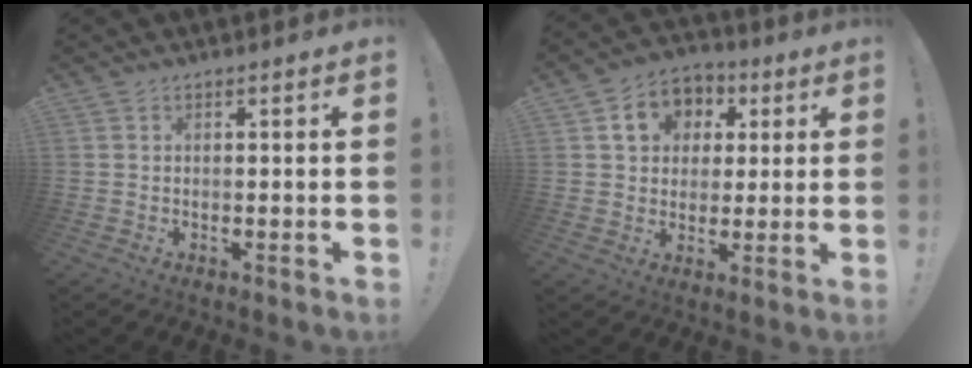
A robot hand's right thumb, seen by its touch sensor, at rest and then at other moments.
{"total": 11.0, "force": [3.6, 9.3, 4.7], "torque": [-0.072, -0.002, 0.074]}